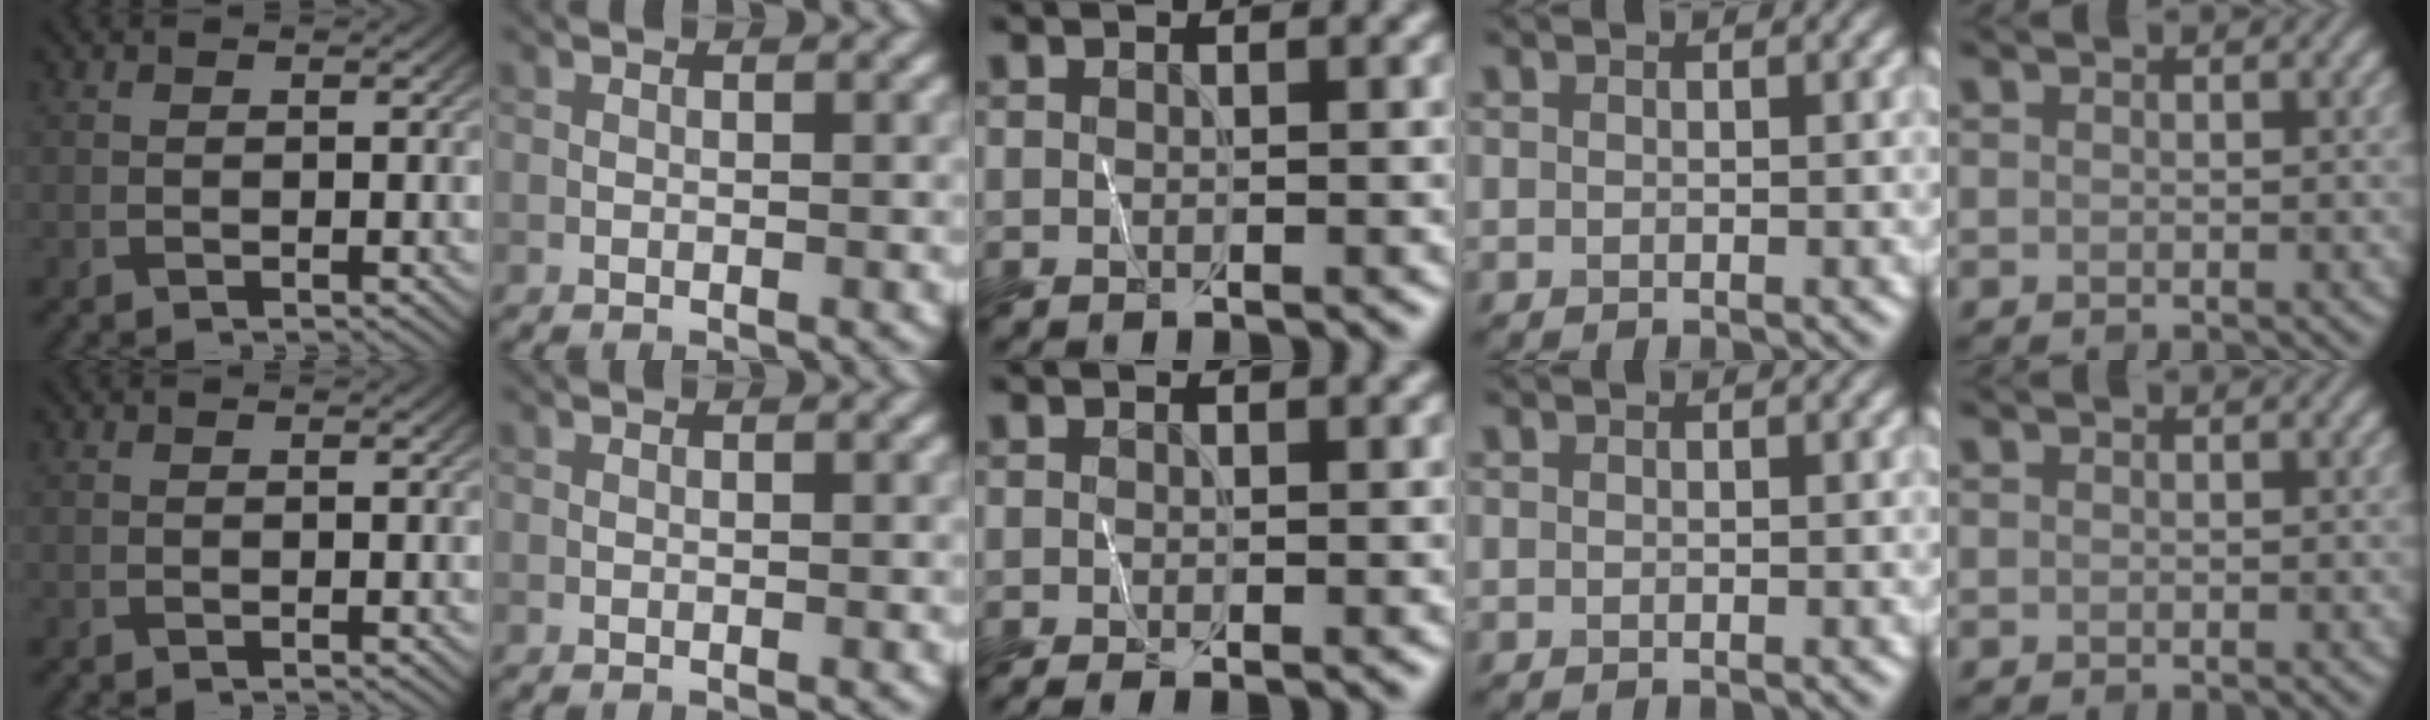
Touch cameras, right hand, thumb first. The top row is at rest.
{"middle": {"total": 0.7, "force": [-0.3, 0.2, 0.7], "torque": [-0.014, -0.003, -0.008]}}